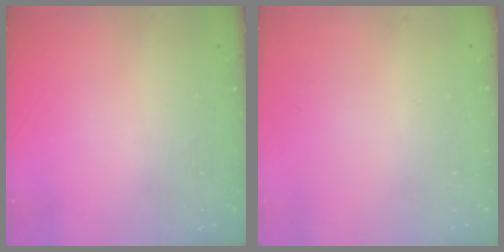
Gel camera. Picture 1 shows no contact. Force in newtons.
{"total": 0.0}